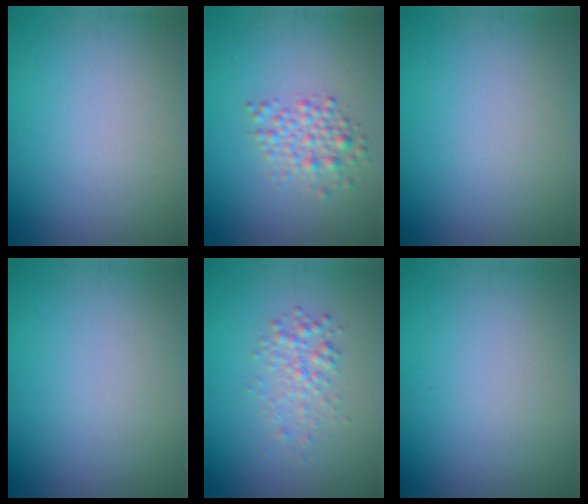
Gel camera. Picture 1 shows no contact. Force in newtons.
{"total": 2.5, "press": 2.5, "slide": 0.1}
{"total": 0.0}
{"total": 0.0}
{"total": 1.9, "press": 1.9, "slide": 0.0}
{"total": 0.0}